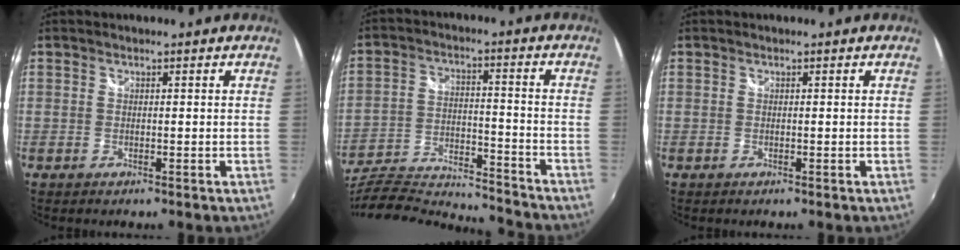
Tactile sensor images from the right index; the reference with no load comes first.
{"total": 22.1, "force": [-19.0, 5.2, 10.0], "torque": [-0.203, -0.035, -0.298]}
{"total": 0.0}